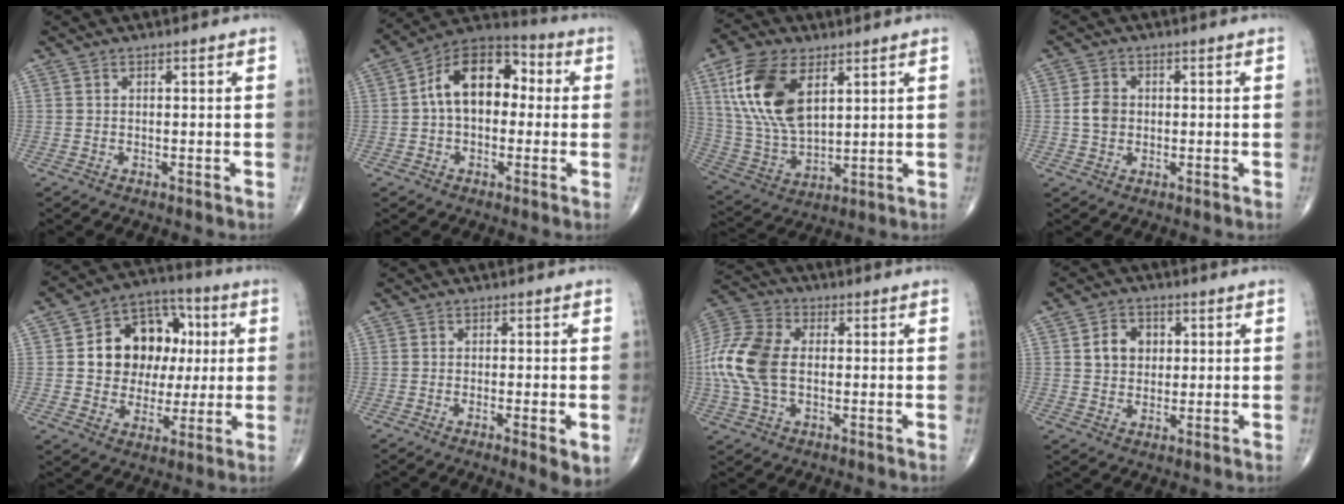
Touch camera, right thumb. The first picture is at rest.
{"total": 14.0, "force": [1.1, 8.9, 10.7], "torque": [-0.146, 0.042, 0.002]}
{"total": 17.2, "force": [6.5, 9.1, 13.0], "torque": [-0.250, -0.020, 0.131]}
{"total": 3.8, "force": [0.0, 3.1, 2.2], "torque": [-0.033, 0.004, -0.003]}
{"total": 16.8, "force": [2.6, 13.0, 10.3], "torque": [-0.108, 0.020, 0.043]}
{"total": 5.0, "force": [-1.6, 1.0, 4.6], "torque": [-0.071, -0.010, -0.024]}
{"total": 14.1, "force": [-0.3, 8.8, 11.0], "torque": [-0.249, 0.021, -0.009]}
{"total": 6.4, "force": [1.4, 5.2, 3.5], "torque": [-0.031, -0.002, 0.022]}